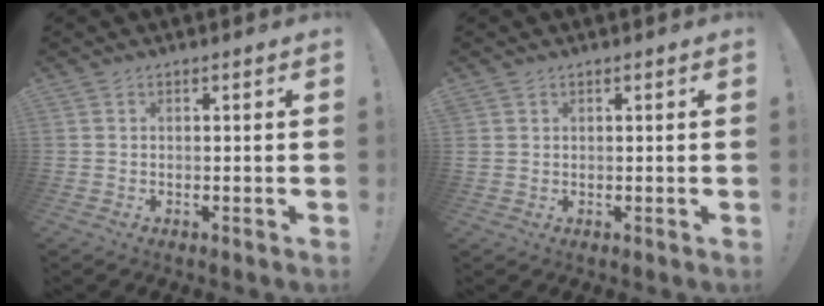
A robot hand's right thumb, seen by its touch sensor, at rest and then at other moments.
{"total": 1.2, "force": [0.6, 0.9, 0.3], "torque": [0.003, -0.001, 0.011]}